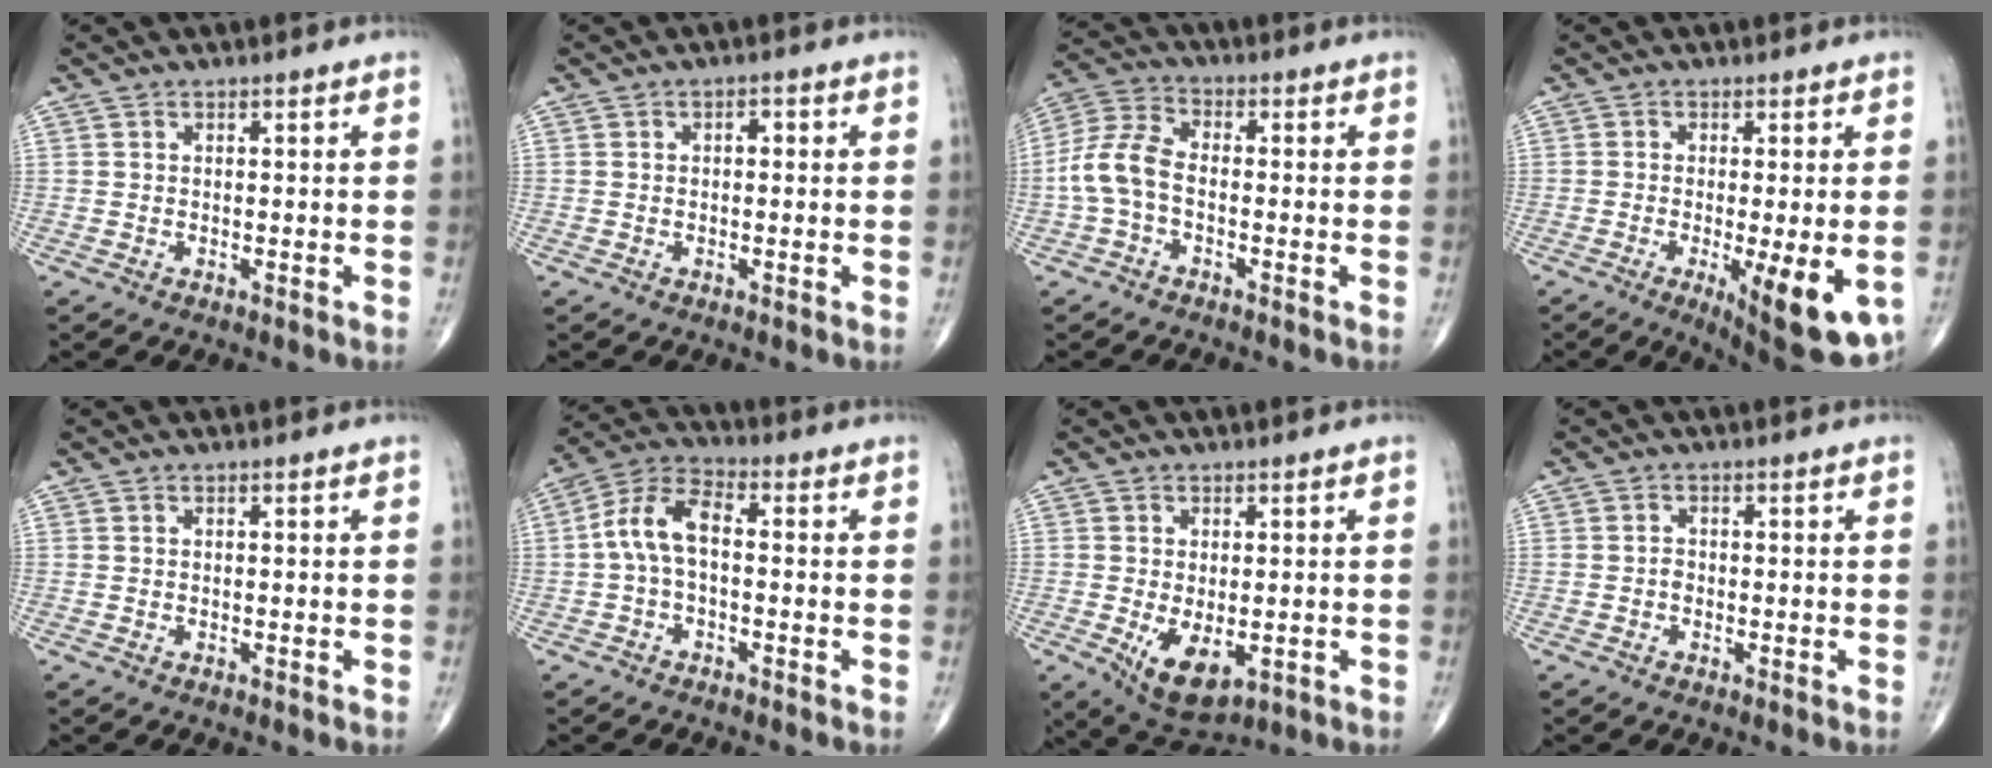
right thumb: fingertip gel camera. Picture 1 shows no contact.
{"total": 1.6, "force": [0.1, 0.9, 1.2], "torque": [-0.010, 0.004, -0.004]}
{"total": 7.9, "force": [-1.7, 4.5, 6.3], "torque": [-0.139, 0.025, -0.044]}
{"total": 13.4, "force": [-4.3, 3.8, 12.1], "torque": [-0.147, -0.018, -0.049]}
{"total": 0.0}
{"total": 8.4, "force": [-0.4, 4.5, 7.1], "torque": [-0.142, 0.031, -0.016]}
{"total": 8.0, "force": [-1.8, 4.3, 6.5], "torque": [-0.103, -0.015, -0.014]}
{"total": 1.0, "force": [-0.4, 0.8, 0.5], "torque": [-0.004, 0.003, -0.008]}